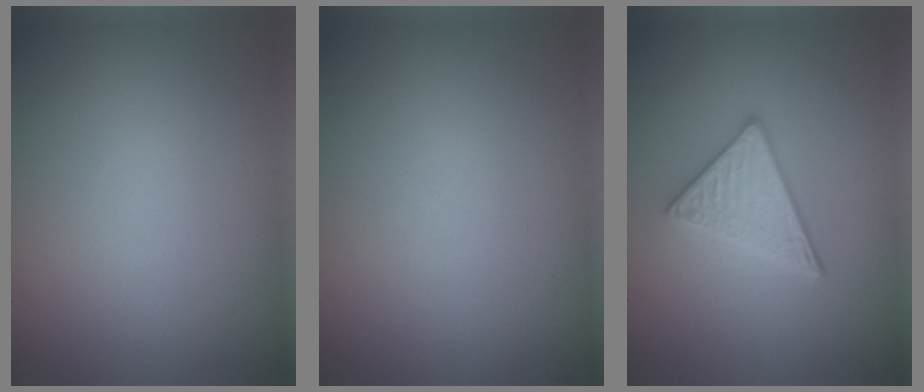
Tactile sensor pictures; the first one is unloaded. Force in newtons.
{"total": 0.0}
{"total": 3.6, "press": 3.1, "slide": 1.9}